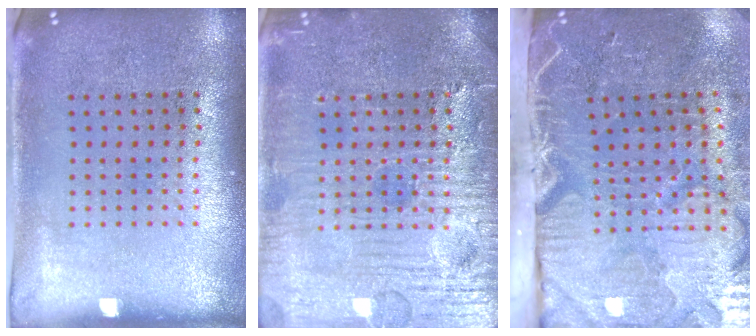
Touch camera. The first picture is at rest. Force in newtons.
{"total": 6.4, "press": 6.4, "slide": 0.7}
{"total": 5.4, "press": 4.5, "slide": 3.1}